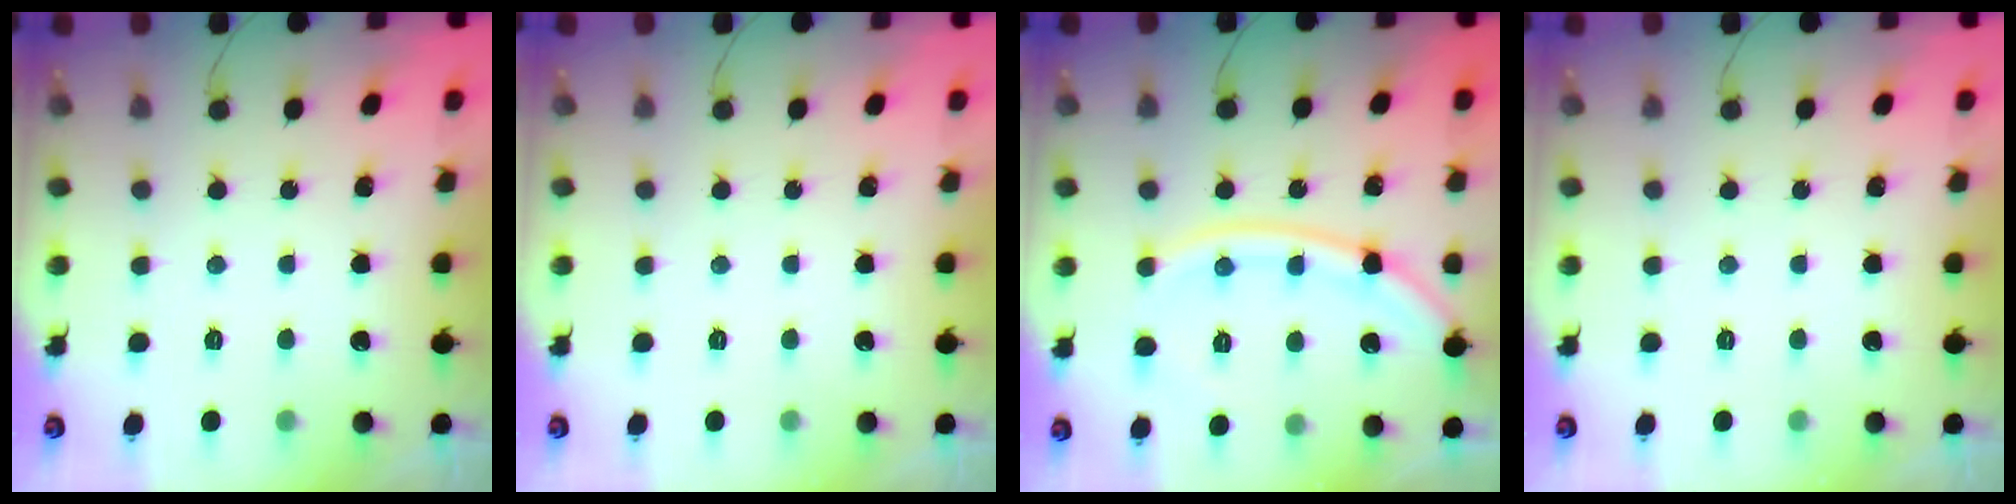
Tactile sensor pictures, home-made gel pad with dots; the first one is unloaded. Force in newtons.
{"total": 0.0}
{"total": 12.8, "press": 12.8, "slide": 0.9}
{"total": 0.0}